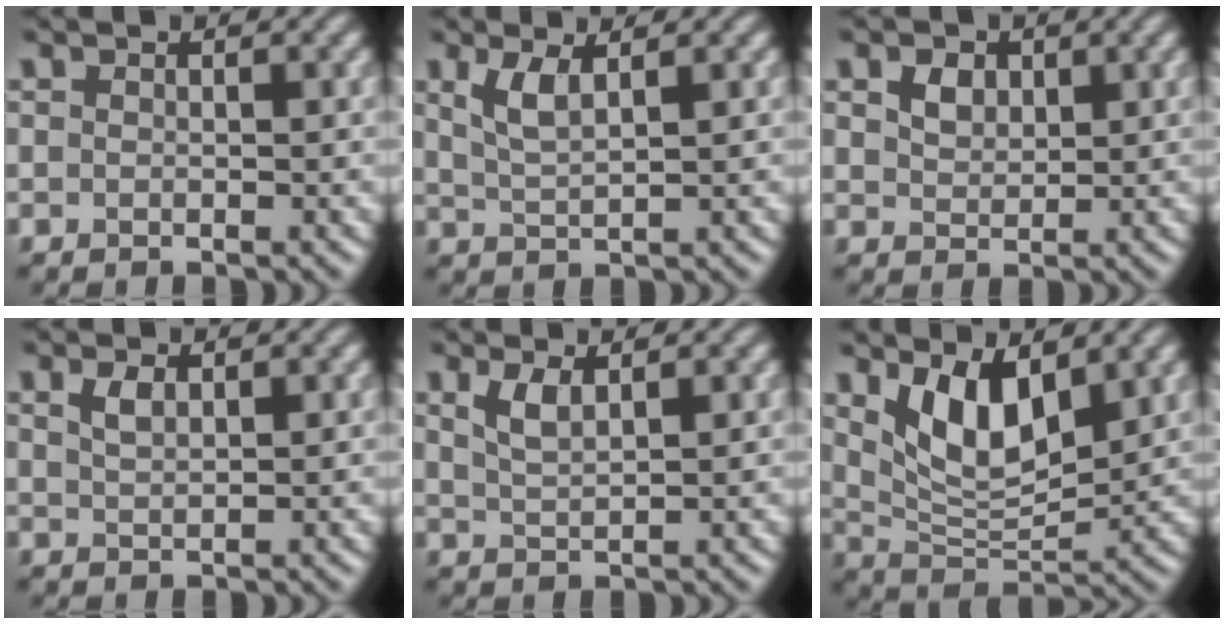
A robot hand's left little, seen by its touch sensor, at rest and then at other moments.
{"total": 2.5, "force": [1.2, 0.7, 2.0], "torque": [-0.044, -0.003, 0.028]}
{"total": 2.0, "force": [1.0, 1.4, 1.0], "torque": [-0.023, 0.002, 0.019]}
{"total": 1.4, "force": [0.9, 0.6, 0.9], "torque": [-0.023, 0.002, 0.020]}
{"total": 2.1, "force": [1.2, 0.7, 1.6], "torque": [-0.035, -0.001, 0.028]}
{"total": 6.4, "force": [2.8, 3.0, 4.9], "torque": [-0.098, -0.014, 0.055]}